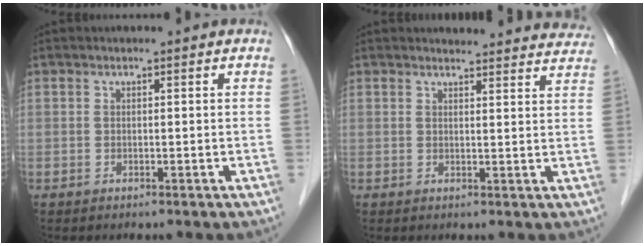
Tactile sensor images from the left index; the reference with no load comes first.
{"total": 14.0, "force": [13.6, 2.4, 2.0], "torque": [0.006, -0.031, 0.129]}